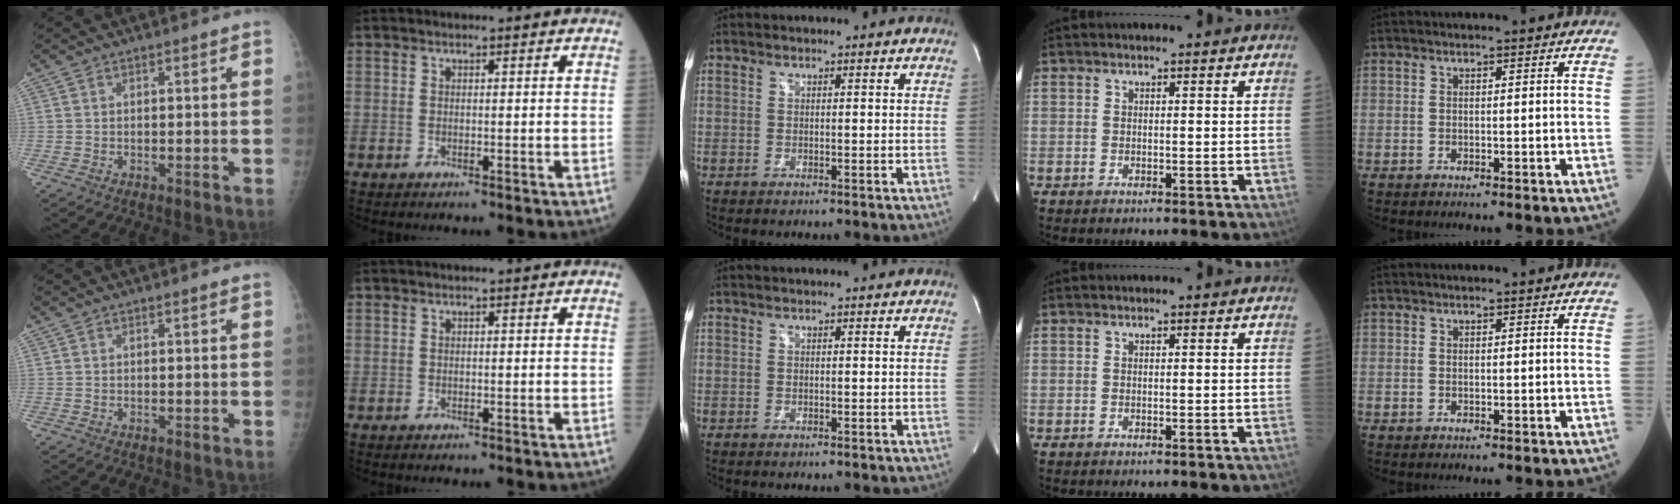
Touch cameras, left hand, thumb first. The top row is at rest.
{}